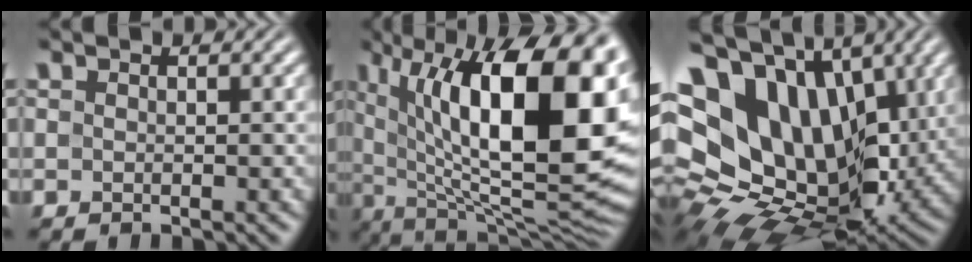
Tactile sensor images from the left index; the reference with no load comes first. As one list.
[{"total": 19.1, "force": [5.1, 8.5, 16.3], "torque": [-0.232, 0.008, 0.085]}, {"total": 19.2, "force": [5.6, 13.2, 12.8], "torque": [-0.235, 0.030, 0.118]}]